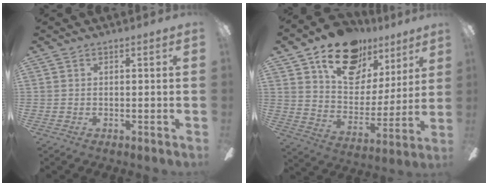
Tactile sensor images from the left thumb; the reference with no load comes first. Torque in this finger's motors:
{"motor_torque": [2.01, 2.07, 1.39, -1.38, 0.08]}